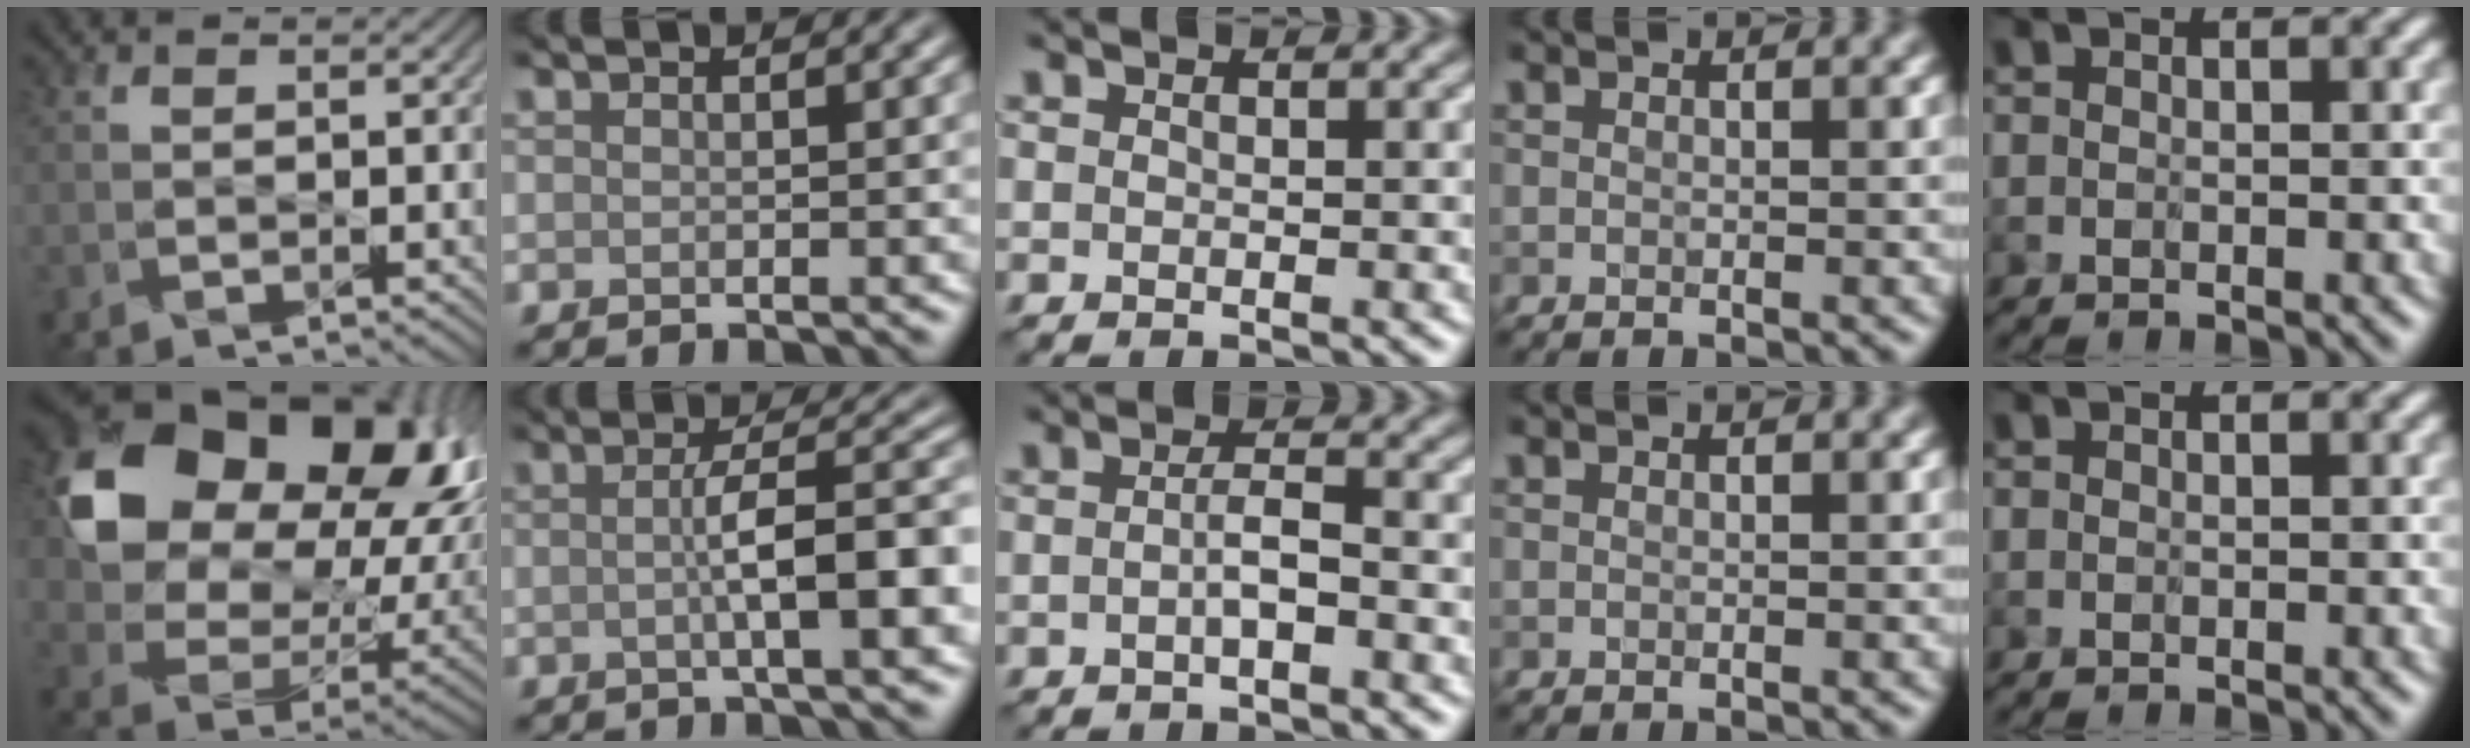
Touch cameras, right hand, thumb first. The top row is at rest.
{"thumb": {"total": 18.5, "force": [5.9, 13.3, 11.5], "torque": [-0.216, -0.006, 0.133]}, "index": {"total": 5.8, "force": [-0.5, 1.1, 5.7], "torque": [-0.087, 0.010, -0.010]}, "middle": {"total": 1.7, "force": [-0.5, 0.2, 1.6], "torque": [-0.031, 0.004, -0.011]}}